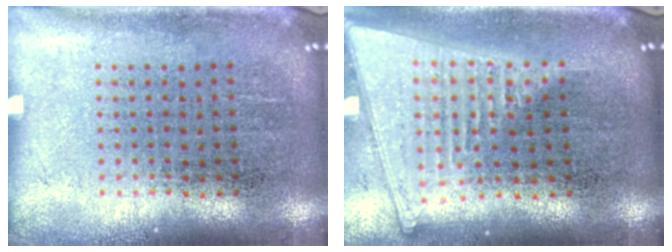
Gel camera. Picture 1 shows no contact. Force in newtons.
{"total": 2.0, "press": 1.7, "slide": 1.0}